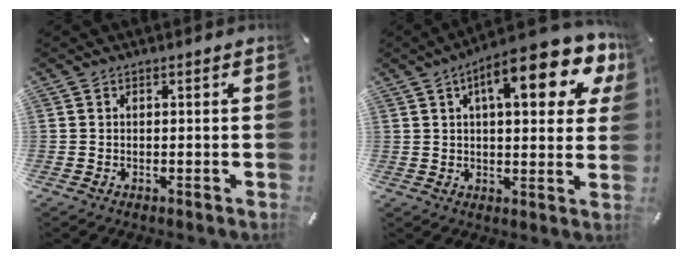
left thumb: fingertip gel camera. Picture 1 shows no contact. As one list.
[{"total": 16.7, "force": [7.9, 5.7, 13.5], "torque": [-0.203, -0.026, 0.121]}]